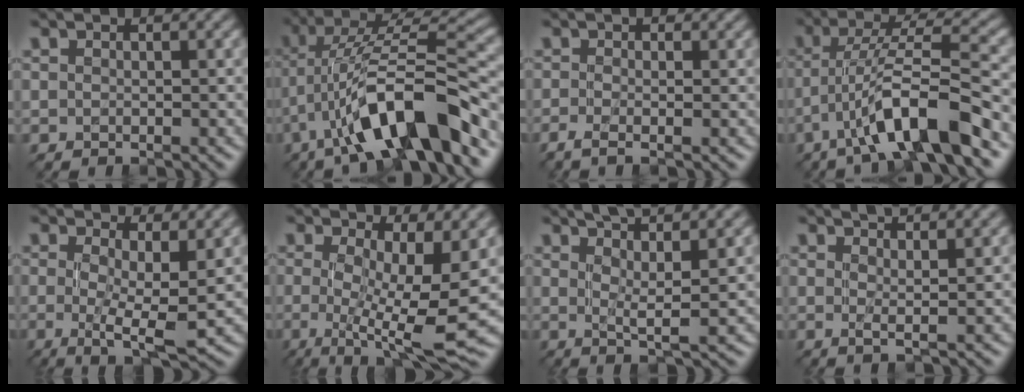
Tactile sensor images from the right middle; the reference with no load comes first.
{"total": 11.1, "force": [-5.1, 3.1, 9.4], "torque": [-0.162, 0.020, -0.092]}
{"total": 2.8, "force": [-0.7, 1.0, 2.5], "torque": [-0.048, -0.009, -0.021]}
{"total": 8.7, "force": [-4.3, 1.6, 7.4], "torque": [-0.124, 0.015, -0.080]}
{"total": 6.9, "force": [1.3, 1.7, 6.5], "torque": [-0.099, -0.009, 0.018]}
{"total": 11.0, "force": [-0.8, 3.0, 10.5], "torque": [-0.154, -0.013, -0.011]}
{"total": 6.8, "force": [3.7, 1.3, 5.5], "torque": [-0.076, 0.010, 0.048]}
{"total": 5.0, "force": [3.0, 1.3, 3.8], "torque": [-0.042, 0.018, 0.018]}